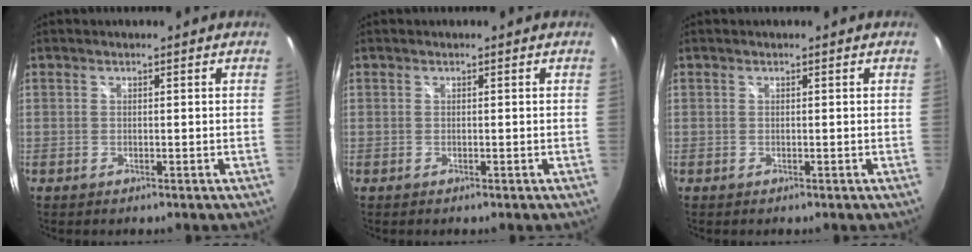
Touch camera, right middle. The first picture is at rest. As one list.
[{"total": 0.0}, {"total": 0.0}]